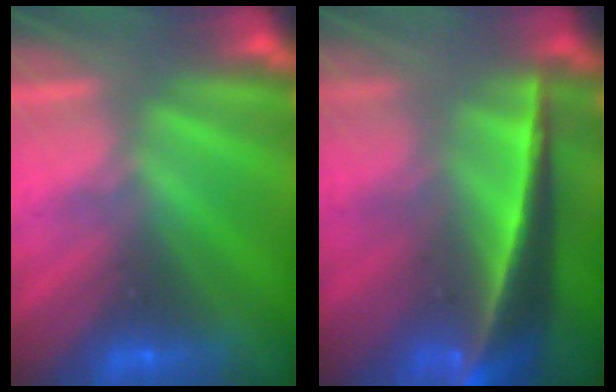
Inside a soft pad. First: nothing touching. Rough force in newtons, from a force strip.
{"total": 7.2}